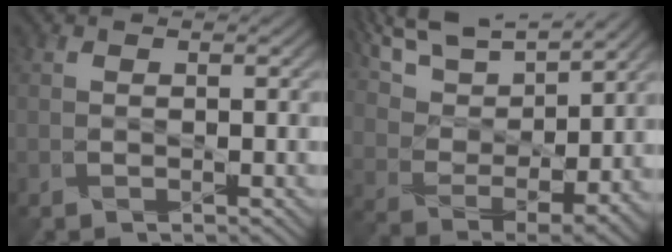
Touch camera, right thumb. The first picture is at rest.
{"total": 13.8, "force": [10.4, 4.7, 7.7], "torque": [-0.193, 0.002, 0.177]}